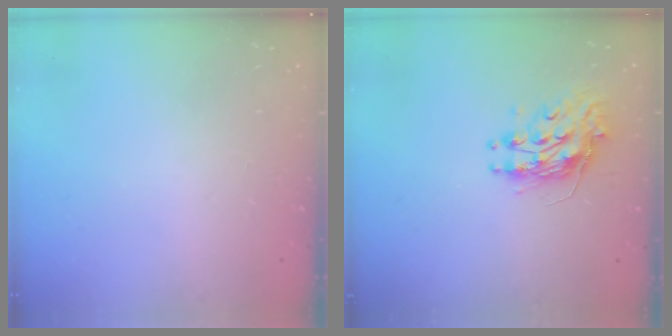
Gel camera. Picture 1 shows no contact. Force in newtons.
{"total": 9.6, "press": 9.6, "slide": 0.3}